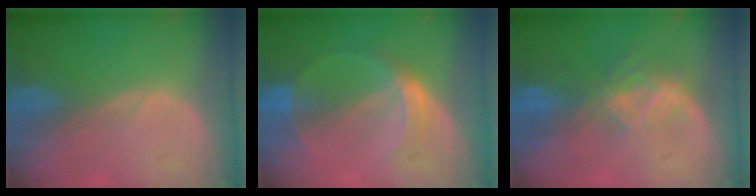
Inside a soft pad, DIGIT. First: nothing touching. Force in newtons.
{"total": 5.2, "press": 4.7, "slide": 2.0}
{"total": 6.7, "press": 5.7, "slide": 3.5}